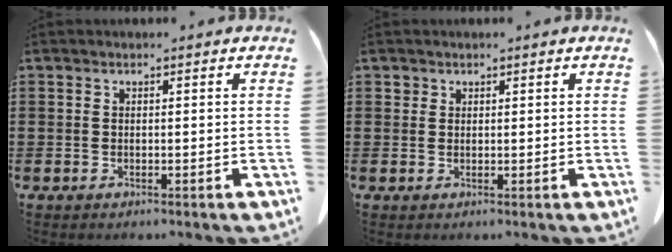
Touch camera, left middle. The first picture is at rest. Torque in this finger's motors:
{"motor_torque": [0.28, -0.16, 0.03, -0.01]}